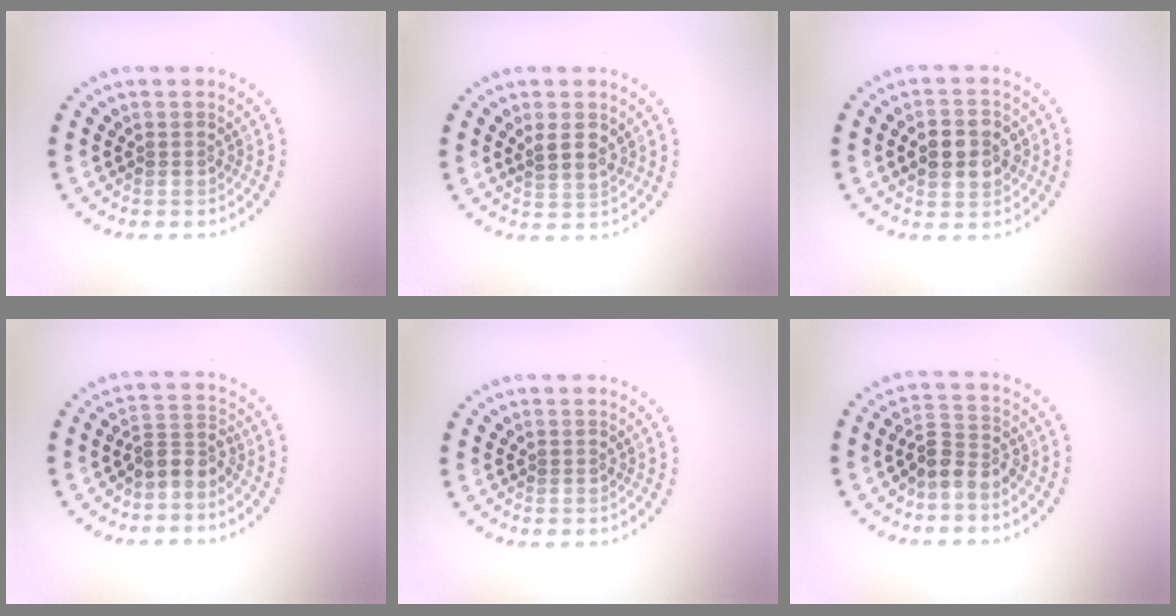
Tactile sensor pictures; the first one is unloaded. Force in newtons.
{"total": 2.4, "press": 2.2, "slide": 0.8}
{"total": 3.9, "press": 3.9, "slide": 0.1}
{"total": 2.6, "press": 1.9, "slide": 1.8}
{"total": 0.0}
{"total": 3.0, "press": 2.6, "slide": 1.5}